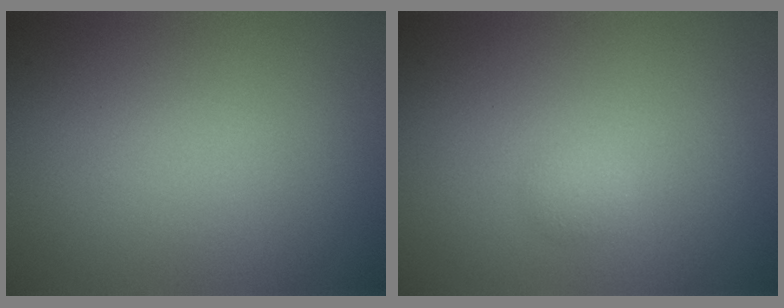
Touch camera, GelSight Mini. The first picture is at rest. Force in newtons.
{"total": 0.9, "press": 0.9, "slide": 0.0}